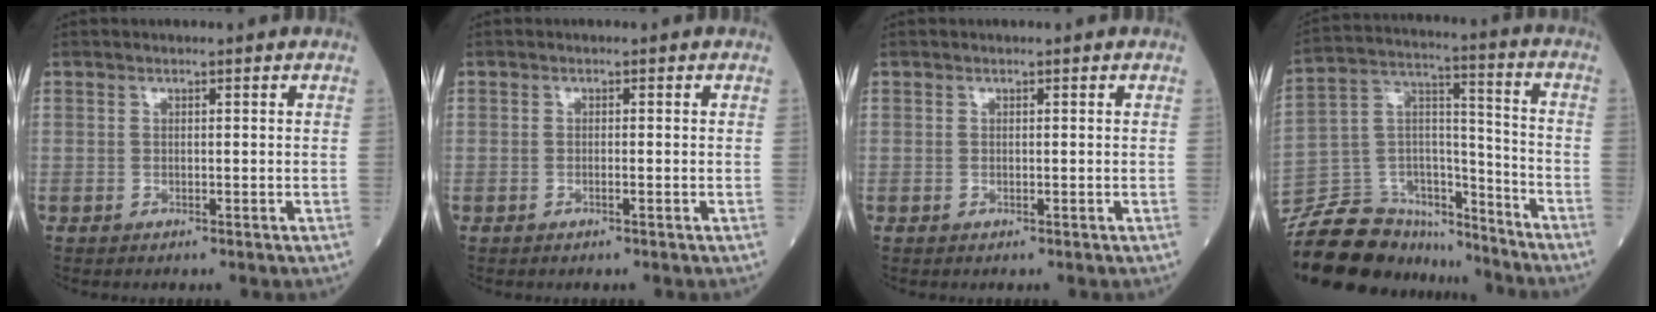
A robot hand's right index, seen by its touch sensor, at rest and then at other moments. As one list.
[{"total": 0.5, "force": [-0.3, -0.1, 0.4], "torque": [-0.007, 0.001, -0.007]}, {"total": 0.0}, {"total": 21.4, "force": [-19.0, 7.0, 6.7], "torque": [-0.148, 0.033, -0.317]}]